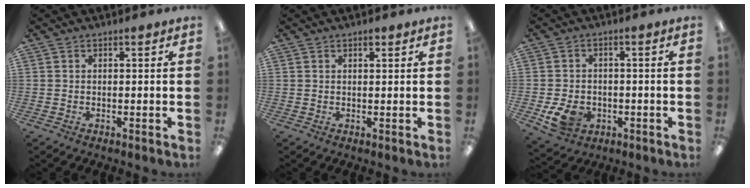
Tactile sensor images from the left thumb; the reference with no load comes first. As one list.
[{"total": 1.4, "force": [1.1, 0.4, 0.8], "torque": [-0.008, -0.003, 0.017]}, {"total": 7.0, "force": [-2.5, 5.4, 3.8], "torque": [-0.082, 0.007, -0.045]}]